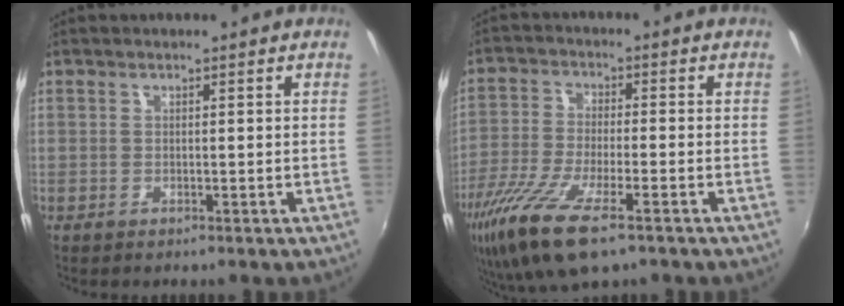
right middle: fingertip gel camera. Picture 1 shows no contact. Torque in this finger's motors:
{"motor_torque": [1.34, -0.80, 0.80, 0.21]}